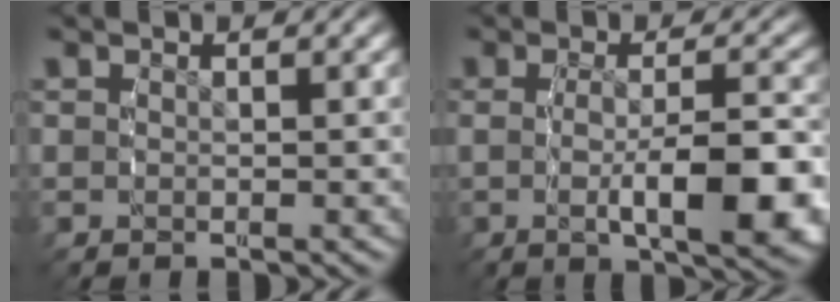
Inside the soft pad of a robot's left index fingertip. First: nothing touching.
{"total": 7.4, "force": [-1.3, 2.4, 6.9], "torque": [-0.109, -0.022, -0.013]}